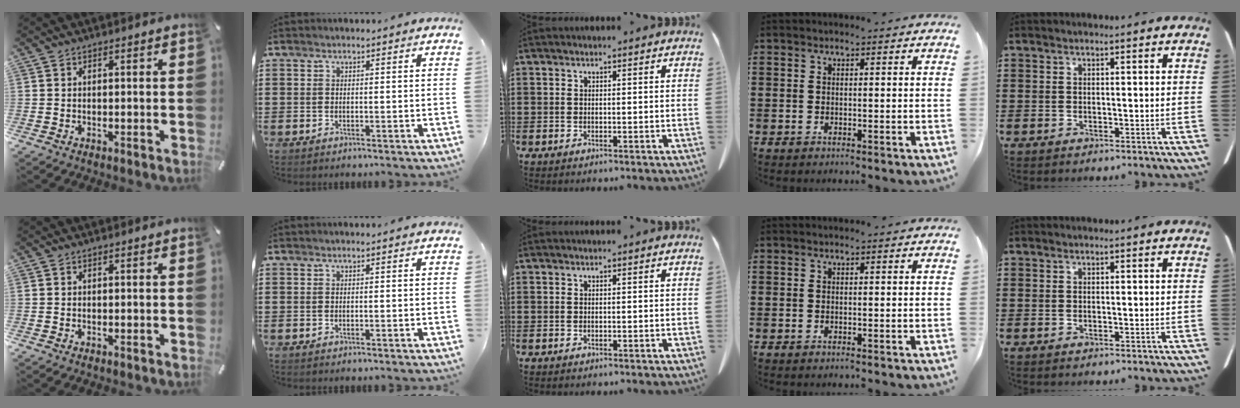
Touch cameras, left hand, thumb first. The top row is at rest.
{}